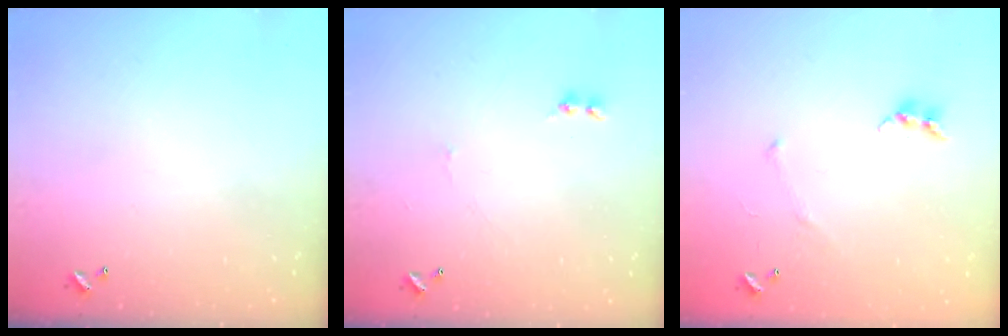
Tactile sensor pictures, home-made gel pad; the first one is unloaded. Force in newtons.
{"total": 1.5, "press": 1.4, "slide": 0.6}
{"total": 5.2, "press": 5.1, "slide": 0.6}